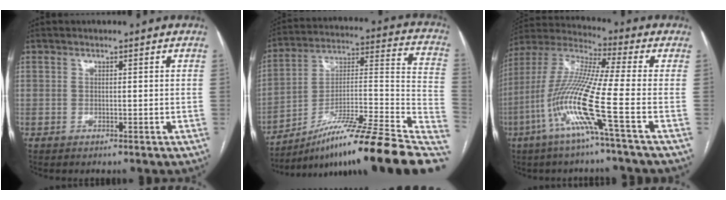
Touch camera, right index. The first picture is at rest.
{"total": 25.5, "force": [-18.0, 1.3, 18.0], "torque": [-0.196, 0.024, -0.294]}
{"total": 14.1, "force": [-5.5, -1.3, 13.0], "torque": [-0.278, -0.010, -0.118]}